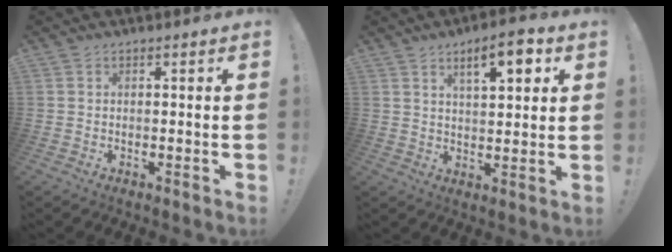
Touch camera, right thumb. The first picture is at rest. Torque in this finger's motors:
{"motor_torque": [0.89, 0.94, 0.15, 0.08, 0.00]}